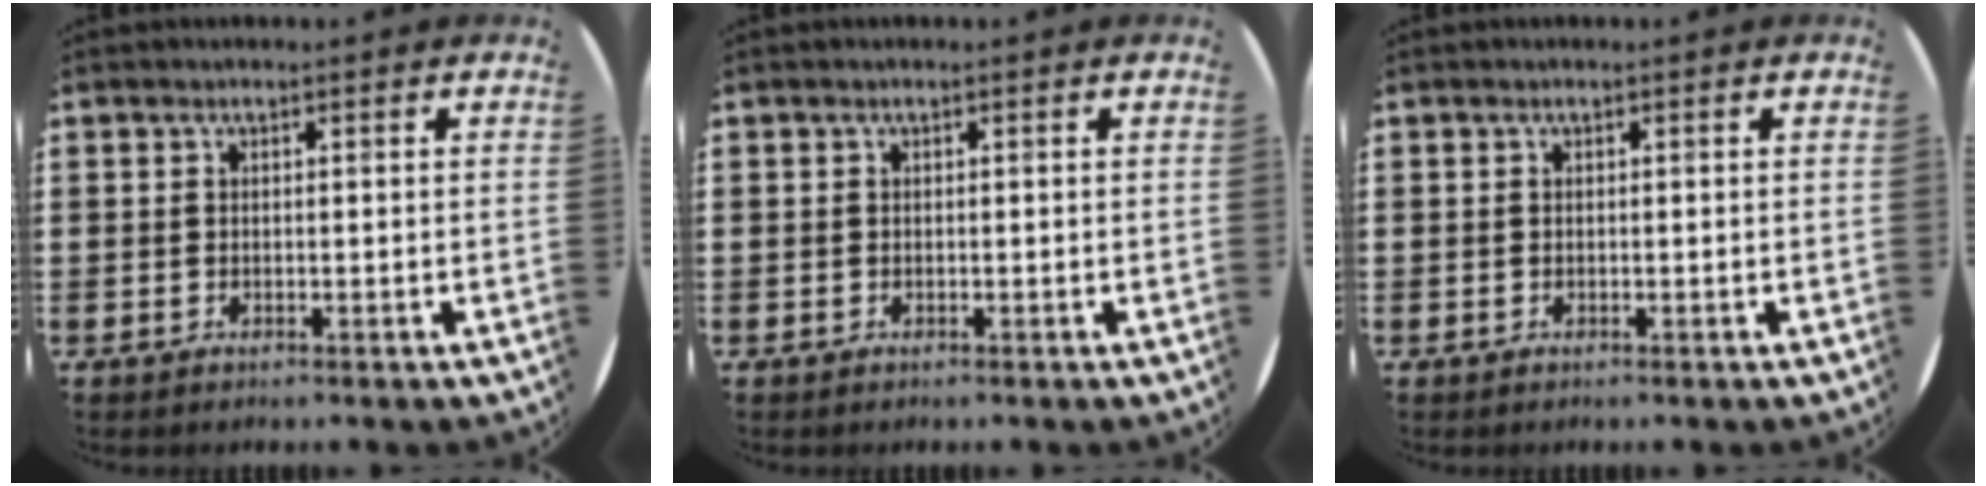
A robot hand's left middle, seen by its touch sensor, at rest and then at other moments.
{"total": 0.0}
{"total": 0.0}